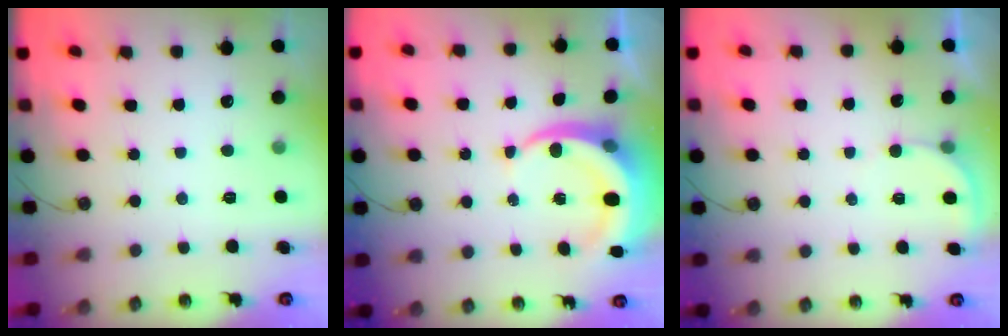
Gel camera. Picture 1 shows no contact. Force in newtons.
{"total": 7.7, "press": 7.7, "slide": 1.1}
{"total": 2.9, "press": 2.9, "slide": 0.2}